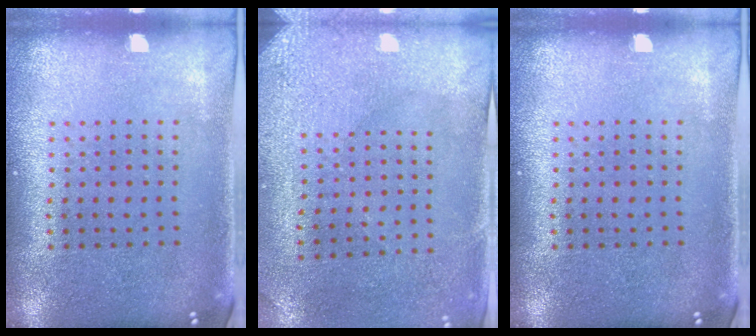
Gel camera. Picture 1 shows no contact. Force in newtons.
{"total": 3.0, "press": 2.5, "slide": 1.7}
{"total": 0.0}